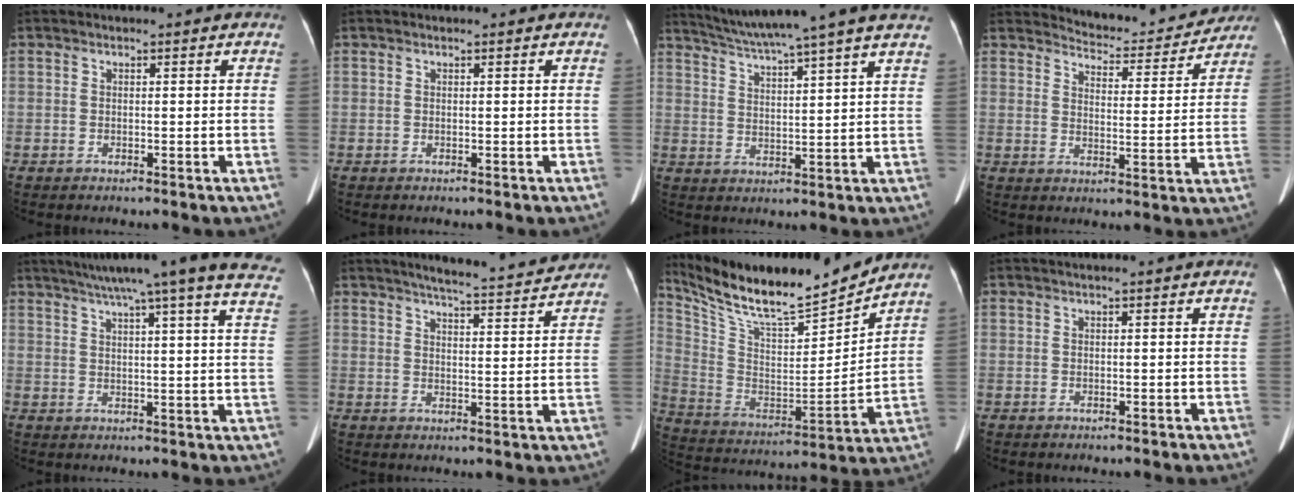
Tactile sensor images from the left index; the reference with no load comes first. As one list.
[{"total": 0.0}, {"total": 15.4, "force": [13.3, -1.9, 7.6], "torque": [-0.133, 0.000, 0.184]}, {"total": 10.3, "force": [10.2, 1.7, 0.7], "torque": [-0.011, -0.010, 0.128]}, {"total": 26.6, "force": [22.7, 0.3, 13.9], "torque": [-0.191, -0.034, 0.272]}, {"total": 12.4, "force": [11.5, 0.5, 4.6], "torque": [-0.070, 0.000, 0.144]}, {"total": 21.7, "force": [19.1, 2.1, 10.1], "torque": [-0.199, -0.017, 0.324]}, {"total": 0.6, "force": [0.5, -0.1, 0.4], "torque": [-0.008, 0.006, 0.012]}]